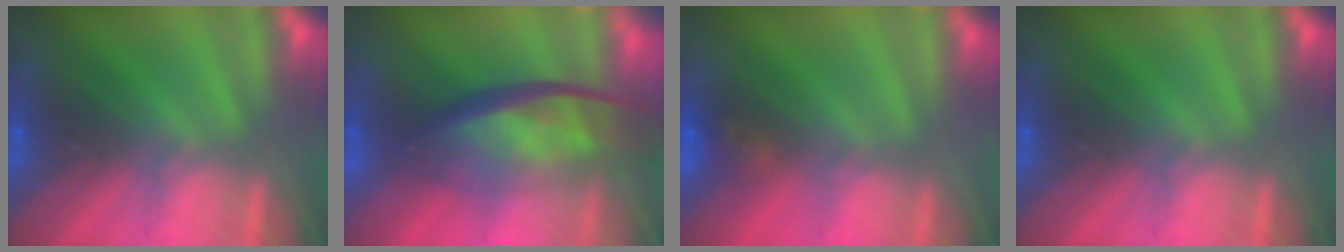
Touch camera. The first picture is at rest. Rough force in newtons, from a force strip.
{"total": 10.2}
{"total": 2.9}
{"total": 0.0}